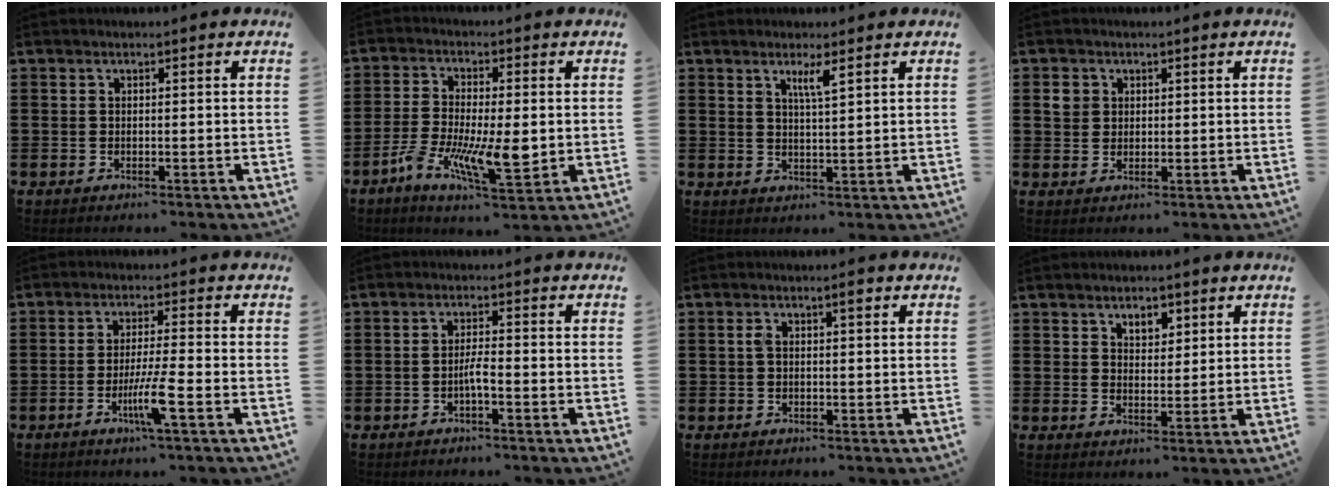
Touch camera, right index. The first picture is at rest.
{"total": 10.6, "force": [-2.8, 3.5, 9.6], "torque": [-0.186, -0.010, -0.045]}
{"total": 2.9, "force": [1.8, 0.1, 2.3], "torque": [-0.049, -0.002, 0.029]}
{"total": 2.3, "force": [0.7, 2.1, 0.7], "torque": [-0.023, 0.008, 0.013]}
{"total": 6.2, "force": [-2.5, -0.2, 5.6], "torque": [-0.112, -0.022, -0.048]}
{"total": 2.4, "force": [-1.1, 0.3, 2.1], "torque": [-0.049, -0.002, -0.022]}
{"total": 2.0, "force": [0.5, 0.5, 1.9], "torque": [-0.037, 0.005, 0.005]}
{"total": 3.0, "force": [2.0, 1.8, 1.3], "torque": [-0.025, 0.003, 0.035]}